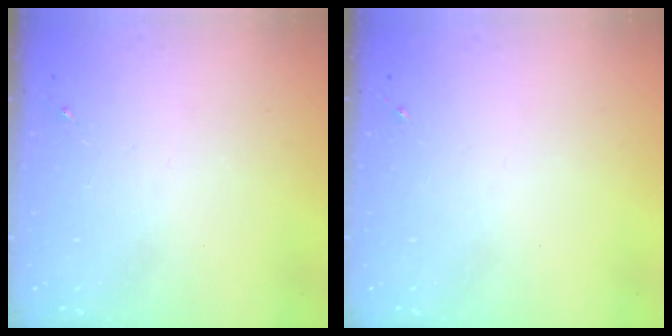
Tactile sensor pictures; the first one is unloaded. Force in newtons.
{"total": 0.0}